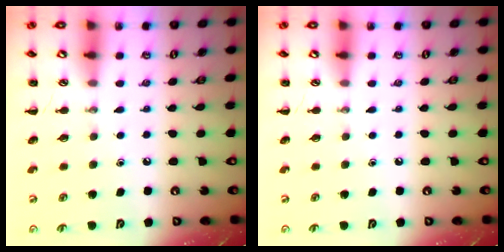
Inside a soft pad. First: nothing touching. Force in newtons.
{"total": 0.0}